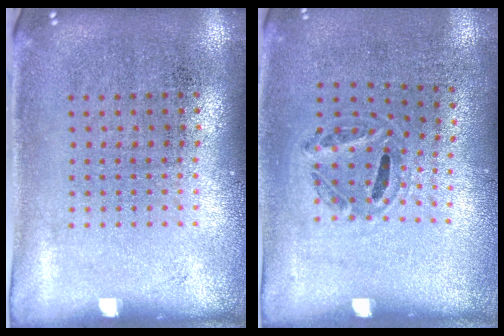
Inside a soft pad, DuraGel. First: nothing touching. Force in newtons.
{"total": 1.2, "press": 0.8, "slide": 0.9}